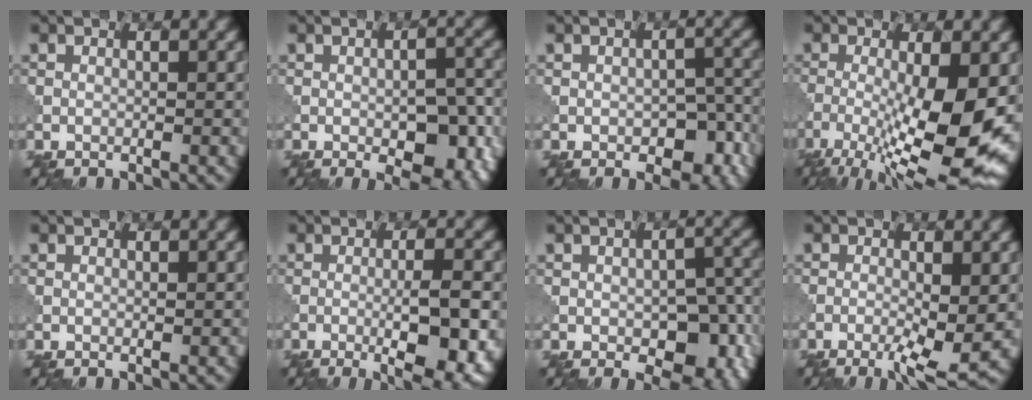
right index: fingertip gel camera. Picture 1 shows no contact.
{"total": 6.3, "force": [-2.2, 2.8, 5.2], "torque": [-0.070, 0.000, -0.031]}
{"total": 4.5, "force": [-1.6, 2.7, 3.3], "torque": [-0.043, -0.008, -0.019]}
{"total": 12.6, "force": [-3.9, 3.7, 11.4], "torque": [-0.201, -0.023, -0.060]}
{"total": 0.0}
{"total": 8.2, "force": [-2.3, 1.9, 7.6], "torque": [-0.110, -0.006, -0.027]}
{"total": 6.7, "force": [-1.9, 3.7, 5.2], "torque": [-0.065, -0.012, -0.020]}
{"total": 5.1, "force": [-1.6, 1.0, 4.7], "torque": [-0.081, -0.004, -0.027]}